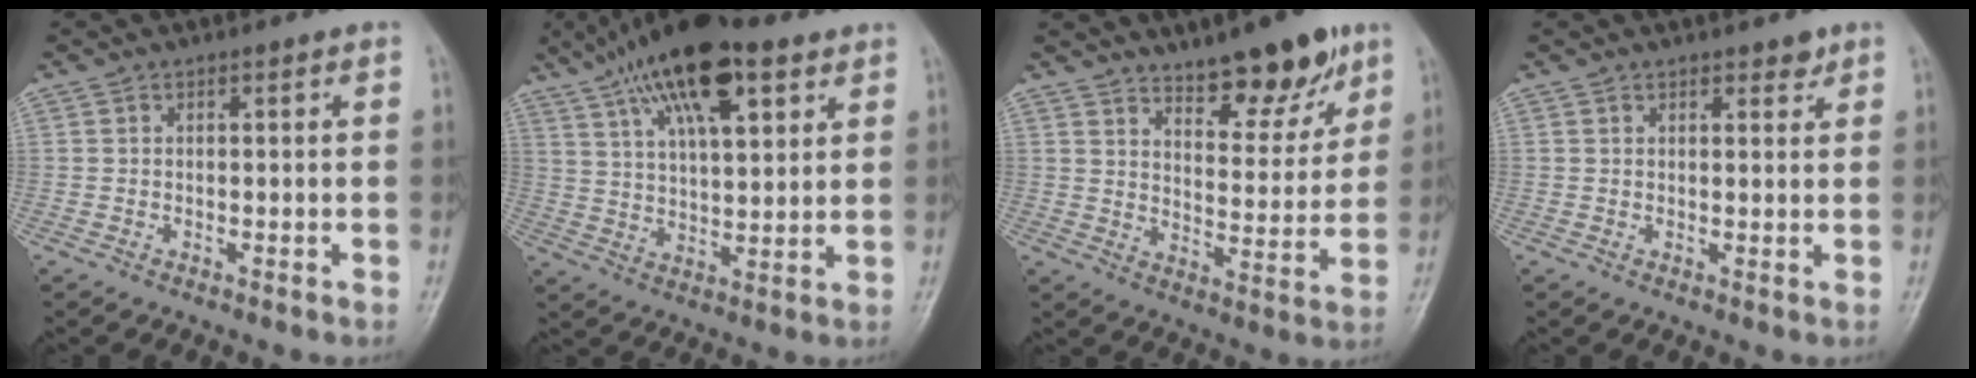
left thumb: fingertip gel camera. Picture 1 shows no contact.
{"total": 17.6, "force": [9.6, 6.8, 13.1], "torque": [-0.209, -0.013, 0.167]}
{"total": 12.4, "force": [8.7, 4.5, 7.6], "torque": [-0.076, -0.060, 0.137]}
{"total": 2.2, "force": [1.6, 1.1, 1.0], "torque": [0.002, -0.009, 0.020]}